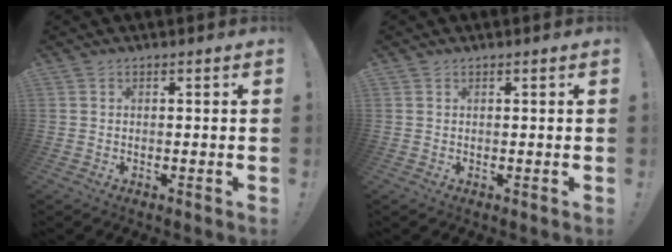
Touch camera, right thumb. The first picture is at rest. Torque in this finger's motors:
{"motor_torque": [-0.13, -0.11, -0.19, 0.10, -0.01]}